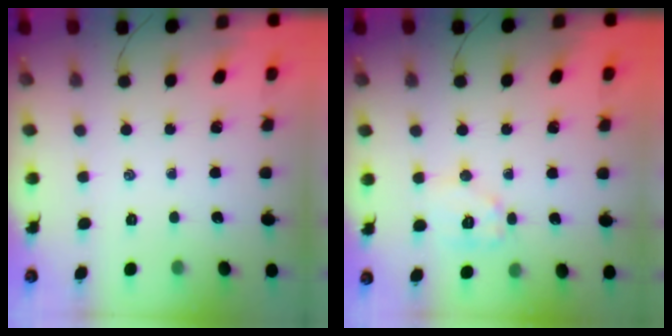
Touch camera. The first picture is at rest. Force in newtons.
{"total": 8.6, "press": 8.6, "slide": 0.1}